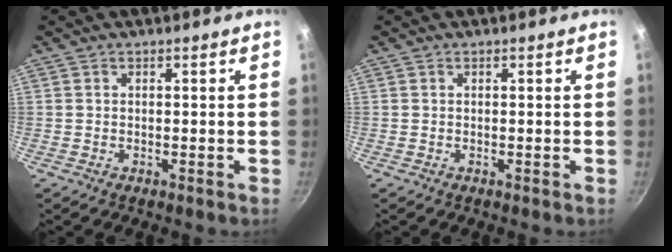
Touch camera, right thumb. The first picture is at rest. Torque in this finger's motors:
{"motor_torque": [-0.07, 0.07, -0.23, -0.23, 0.01]}